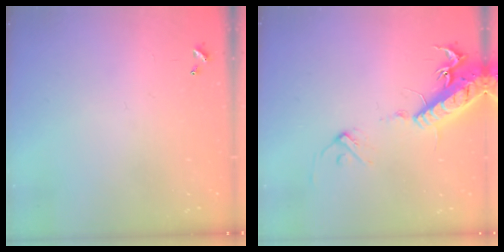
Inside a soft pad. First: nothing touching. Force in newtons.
{"total": 17.9, "press": 17.6, "slide": 3.5}